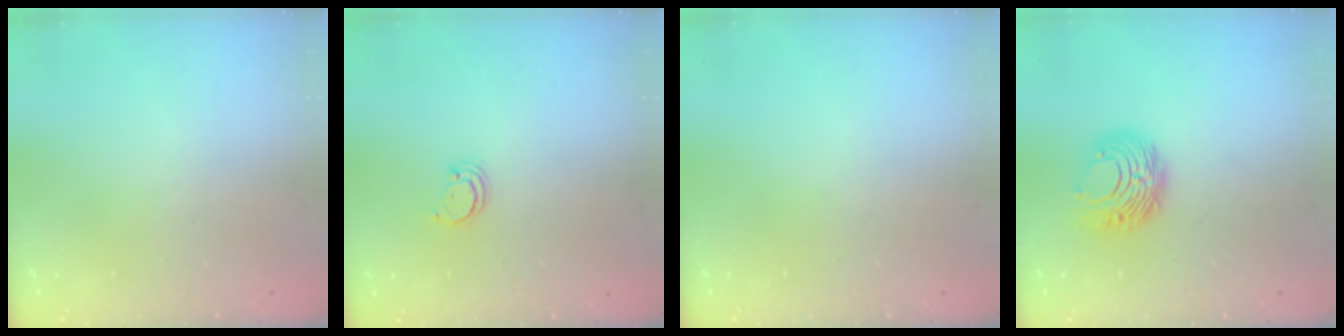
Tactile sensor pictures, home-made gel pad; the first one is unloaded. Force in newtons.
{"total": 2.1, "press": 2.1, "slide": 0.2}
{"total": 0.0}
{"total": 8.6, "press": 8.6, "slide": 0.5}